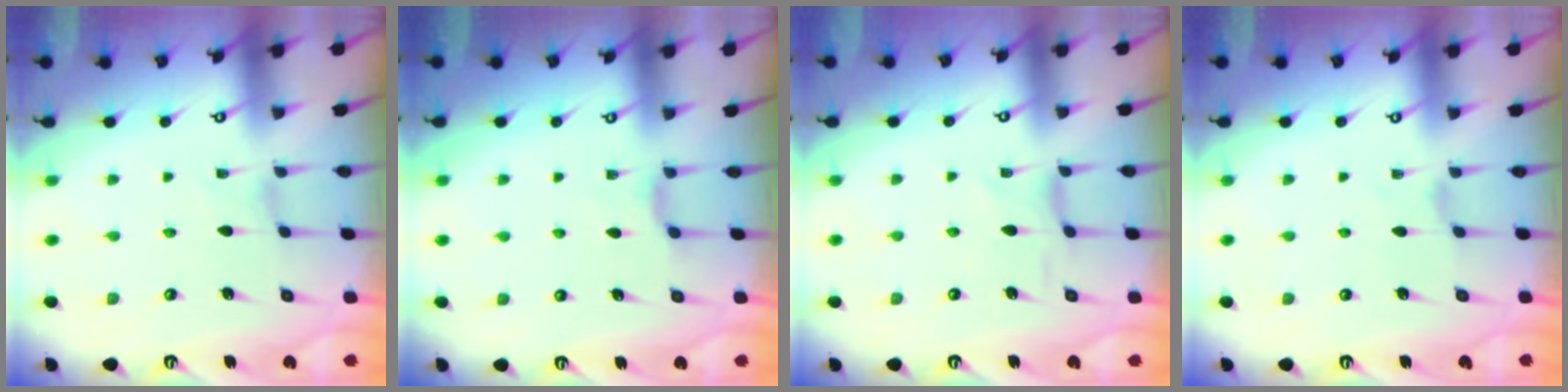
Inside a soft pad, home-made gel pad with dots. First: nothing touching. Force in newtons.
{"total": 3.4, "press": 3.3, "slide": 0.5}
{"total": 0.7, "press": 0.7, "slide": 0.2}
{"total": 0.0}